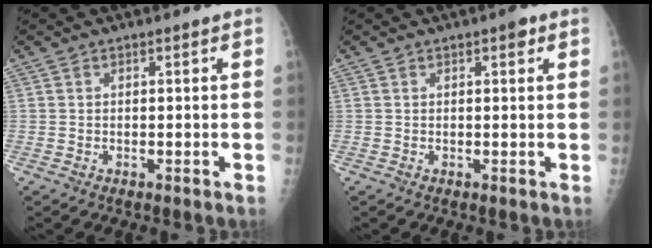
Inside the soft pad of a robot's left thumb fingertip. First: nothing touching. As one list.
[{"total": 1.8, "force": [0.9, 0.6, 1.4], "torque": [-0.014, 0.000, 0.010]}]